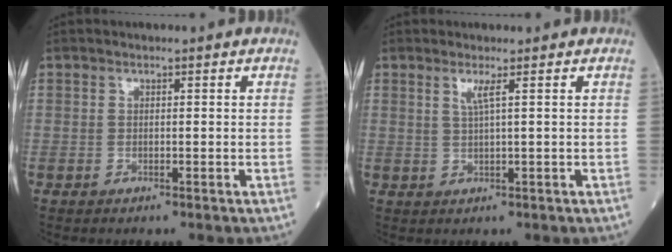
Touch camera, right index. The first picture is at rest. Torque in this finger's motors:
{"motor_torque": [0.28, 0.06, 0.05, 0.03]}